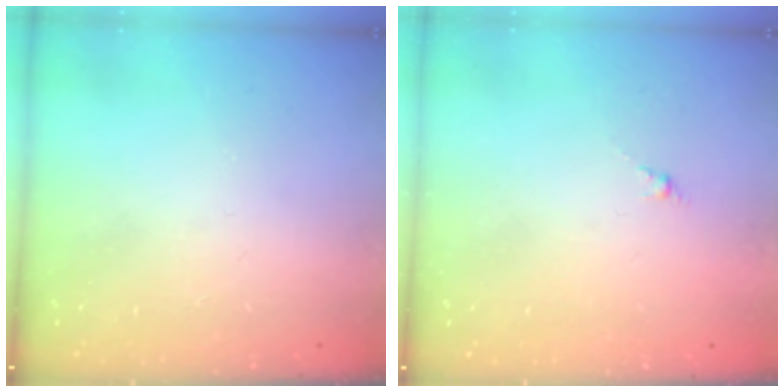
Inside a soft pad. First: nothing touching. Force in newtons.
{"total": 0.0}